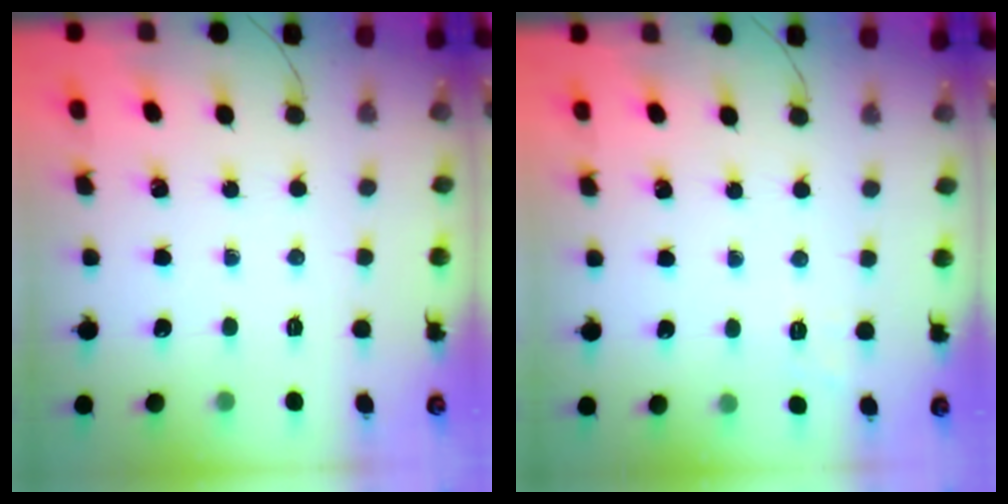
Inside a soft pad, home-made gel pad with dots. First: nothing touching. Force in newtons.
{"total": 1.9, "press": 1.1, "slide": 1.6}